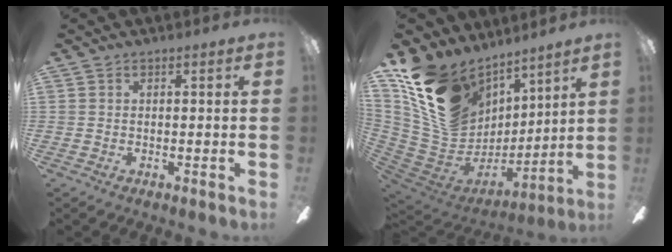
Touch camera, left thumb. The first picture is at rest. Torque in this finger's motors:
{"motor_torque": [3.35, 1.66, 1.17, -1.60, 0.61]}